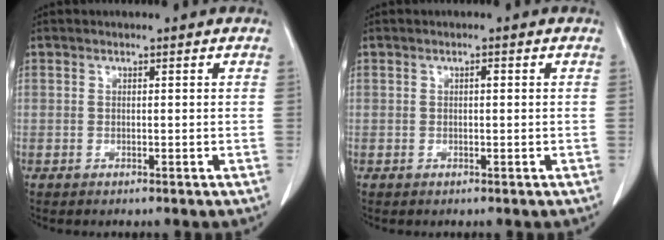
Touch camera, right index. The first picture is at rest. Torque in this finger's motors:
{"motor_torque": [0.22, -0.17, 0.01, 0.01]}